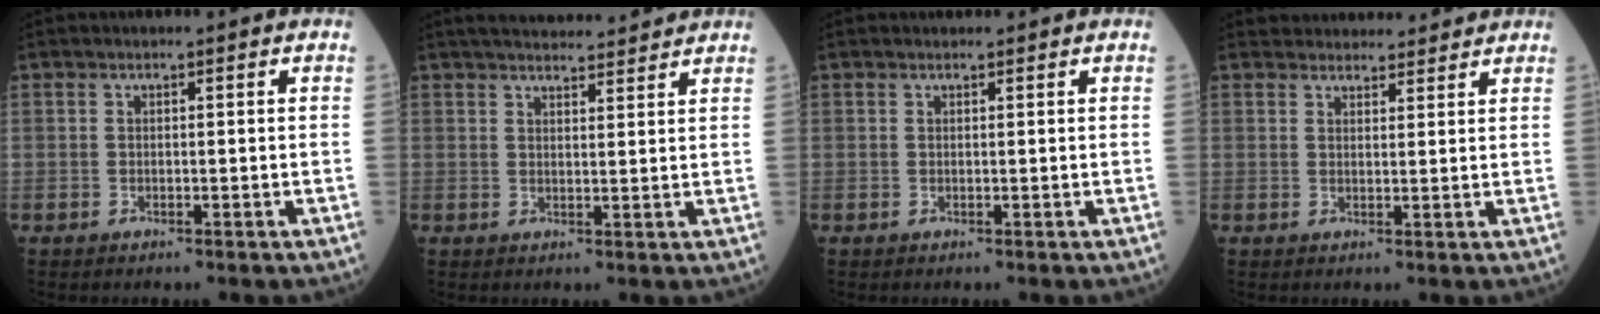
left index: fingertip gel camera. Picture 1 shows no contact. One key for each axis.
{"total": 11.5, "fx": 10.8, "fy": 1.4, "fz": 3.7, "tx": -0.052, "ty": 0.020, "tz": 0.147}
{"total": 0.8, "fx": 0.7, "fy": 0.2, "fz": 0.1, "tx": -0.009, "ty": 0.005, "tz": 0.012}
{"total": 8.0, "fx": 7.6, "fy": 2.2, "fz": 0.9, "tx": 0.006, "ty": 0.022, "tz": 0.089}